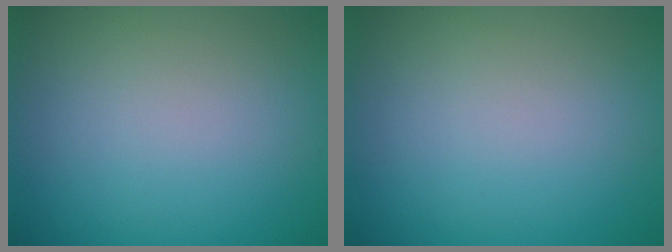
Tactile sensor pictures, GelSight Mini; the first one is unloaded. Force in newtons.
{"total": 0.0}